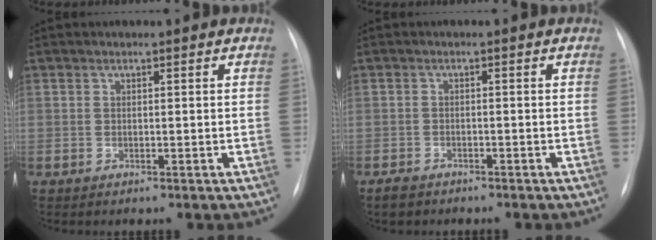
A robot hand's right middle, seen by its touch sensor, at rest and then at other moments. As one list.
[{"total": 2.4, "force": [-2.0, 1.2, 0.6], "torque": [-0.018, -0.001, -0.030]}]